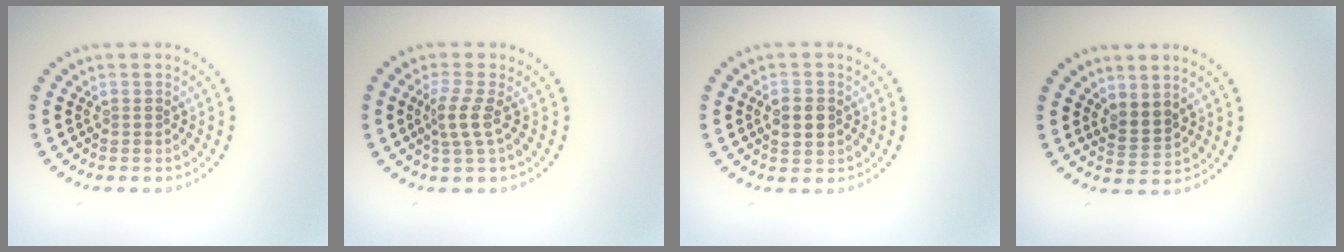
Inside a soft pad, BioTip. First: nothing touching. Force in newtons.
{"total": 2.3, "press": 1.7, "slide": 1.5}
{"total": 2.7, "press": 2.7, "slide": 0.1}
{"total": 2.0, "press": 1.5, "slide": 1.3}